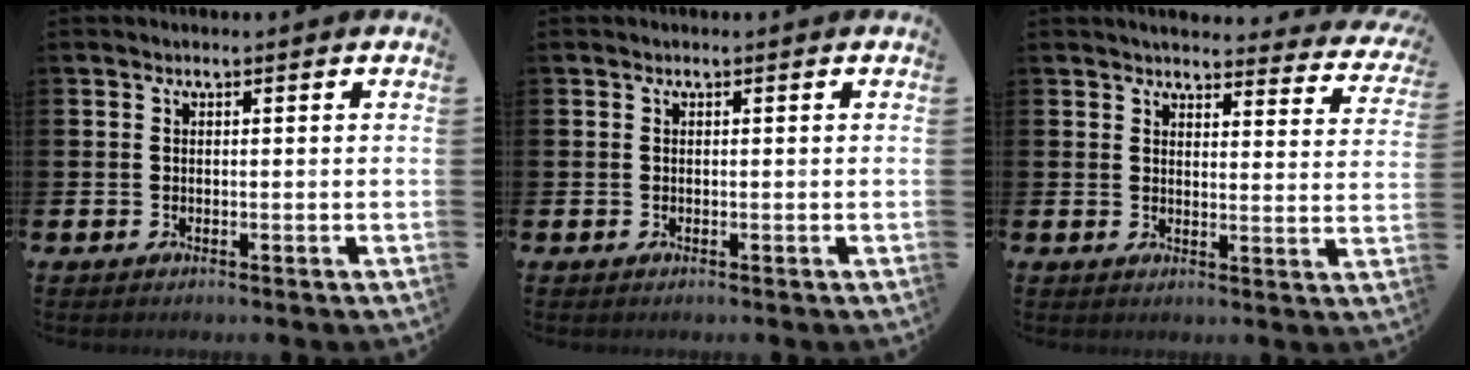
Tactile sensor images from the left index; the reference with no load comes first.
{"total": 0.0}
{"total": 3.7, "force": [3.6, 0.6, 0.5], "torque": [-0.012, -0.033, 0.058]}